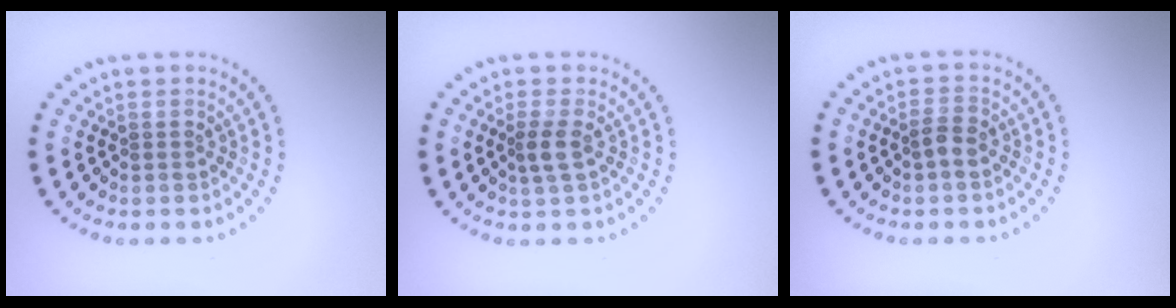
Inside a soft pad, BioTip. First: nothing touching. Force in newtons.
{"total": 1.7, "press": 1.5, "slide": 0.9}
{"total": 1.5, "press": 1.3, "slide": 0.6}